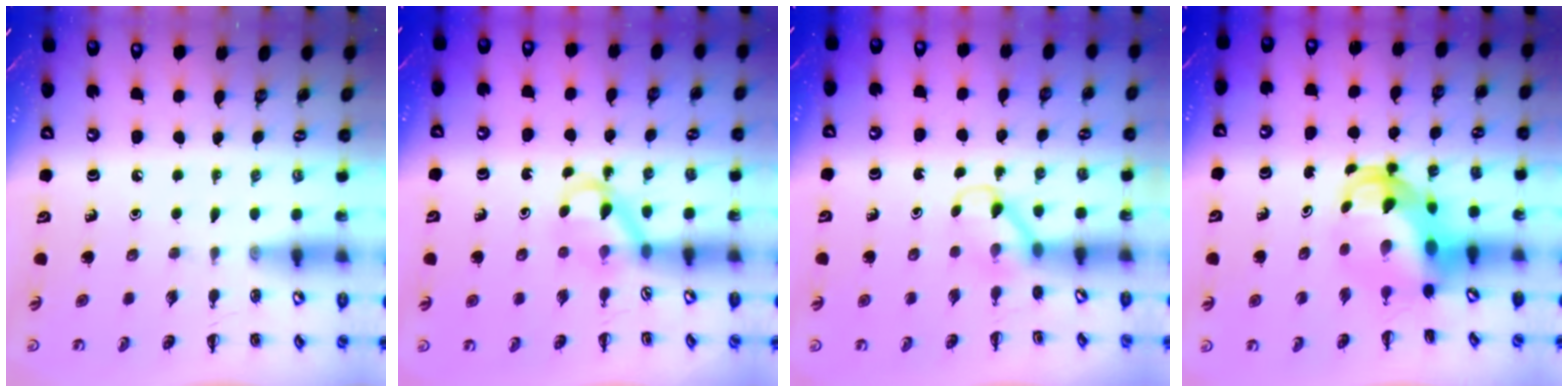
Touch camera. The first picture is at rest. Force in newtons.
{"total": 3.3, "press": 3.1, "slide": 1.2}
{"total": 3.5, "press": 3.3, "slide": 1.0}
{"total": 6.8, "press": 6.6, "slide": 1.4}